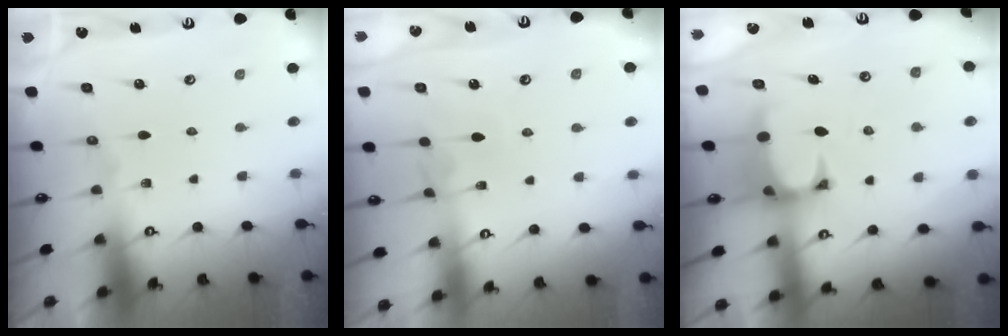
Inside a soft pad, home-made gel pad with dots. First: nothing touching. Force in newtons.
{"total": 1.1, "press": 1.0, "slide": 0.4}
{"total": 1.2, "press": 0.6, "slide": 1.1}